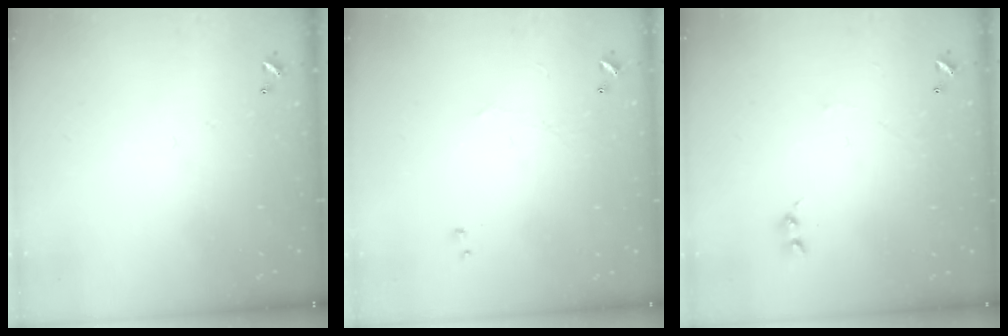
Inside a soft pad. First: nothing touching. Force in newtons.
{"total": 0.7, "press": 0.1, "slide": 0.7}
{"total": 0.8, "press": 0.7, "slide": 0.5}